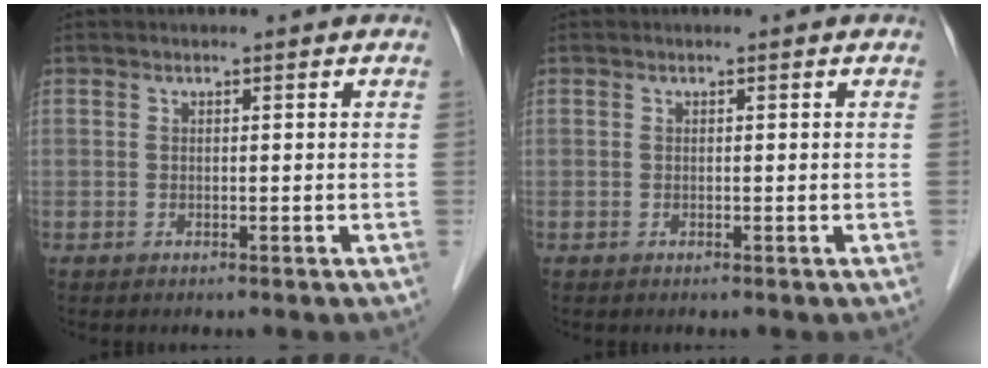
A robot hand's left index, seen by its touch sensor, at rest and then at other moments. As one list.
[{"total": 0.0}]